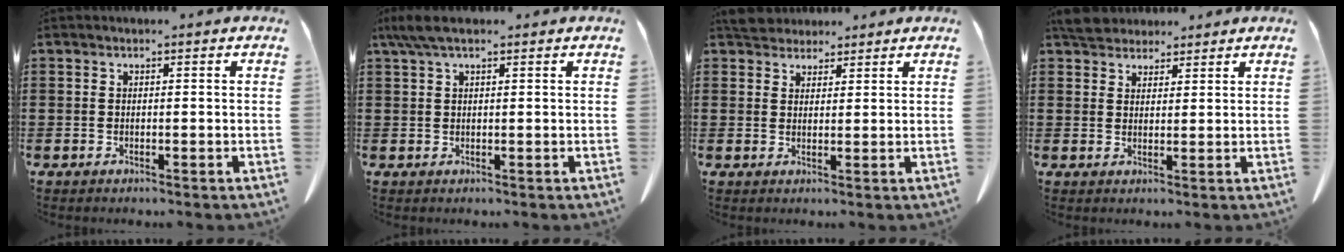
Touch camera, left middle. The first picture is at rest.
{"total": 3.4, "force": [1.9, 0.9, 2.7], "torque": [-0.057, 0.004, 0.034]}
{"total": 4.1, "force": [3.7, 1.5, 0.8], "torque": [-0.019, -0.003, 0.071]}
{"total": 4.4, "force": [4.0, 1.7, 0.9], "torque": [-0.024, -0.003, 0.075]}